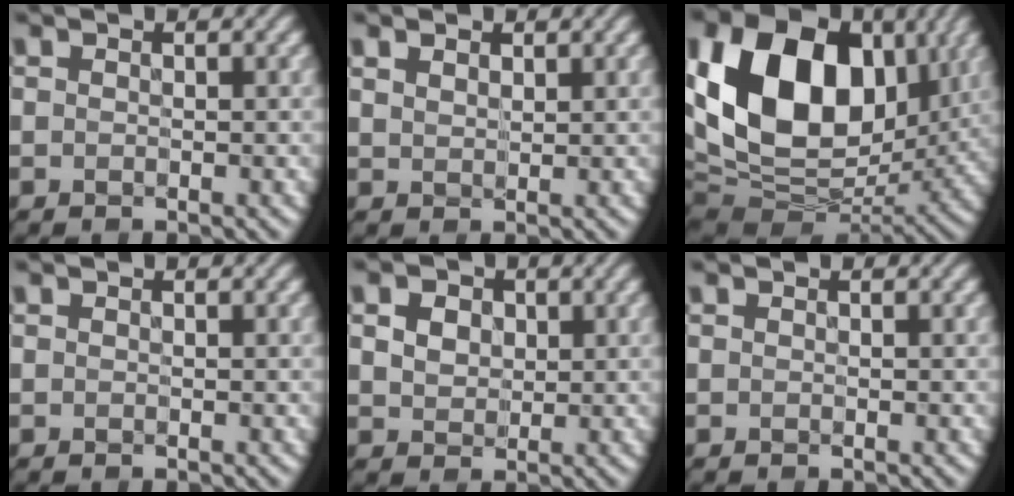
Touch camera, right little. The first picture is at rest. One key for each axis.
{"total": 1.7, "fx": 1.0, "fy": 1.0, "fz": 0.9, "tx": -0.019, "ty": 0.004, "tz": 0.016}
{"total": 17.0, "fx": 3.5, "fy": 11.8, "fz": 11.8, "tx": -0.236, "ty": 0.011, "tz": 0.061}
{"total": 0.0}
{"total": 3.6, "fx": 1.1, "fy": 2.8, "fz": 2.1, "tx": -0.050, "ty": 0.012, "tz": 0.012}
{"total": 0.0}